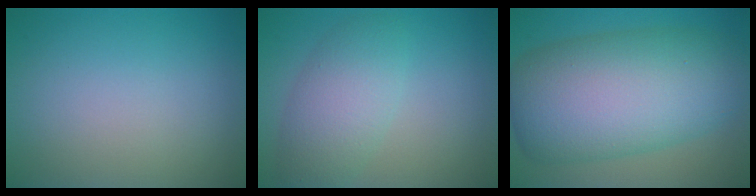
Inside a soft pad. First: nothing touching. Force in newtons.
{"total": 4.4, "press": 4.4, "slide": 0.0}
{"total": 12.8, "press": 12.8, "slide": 0.3}